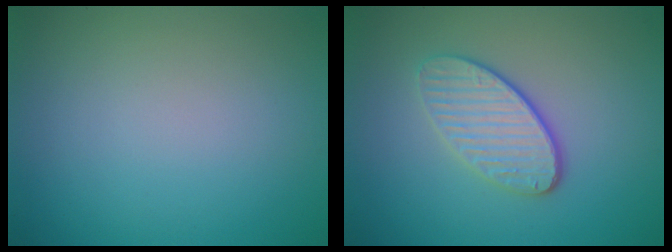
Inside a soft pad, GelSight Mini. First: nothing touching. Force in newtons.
{"total": 3.6, "press": 3.1, "slide": 1.9}